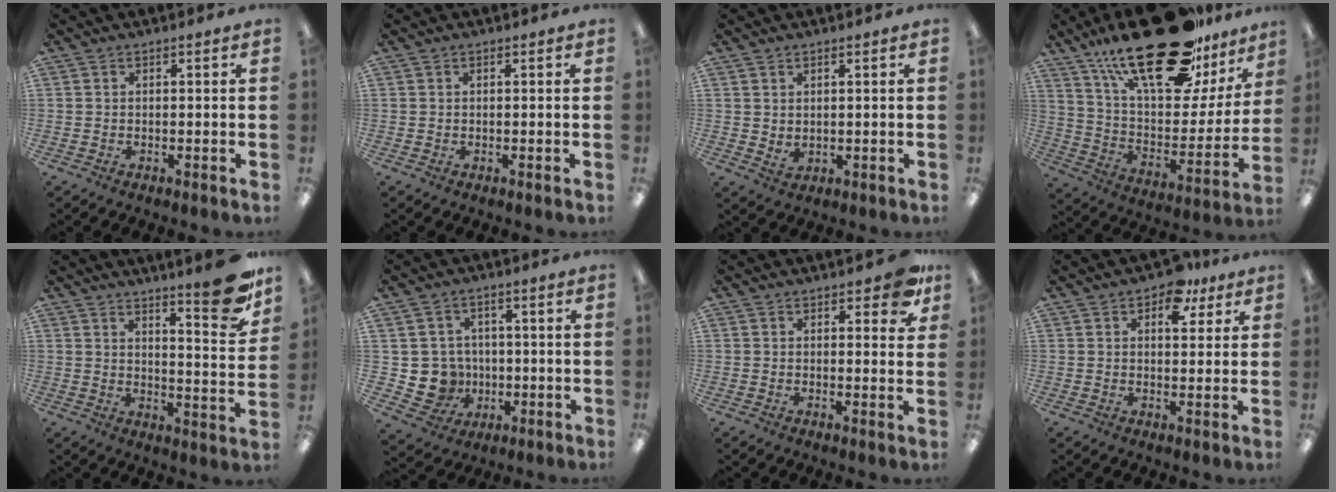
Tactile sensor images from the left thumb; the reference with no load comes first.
{"total": 0.0}
{"total": 2.2, "force": [1.7, 1.3, 0.7], "torque": [-0.008, -0.008, 0.030]}
{"total": 30.8, "force": [20.7, 11.9, 19.5], "torque": [-0.310, -0.115, 0.349]}
{"total": 12.3, "force": [9.4, 2.1, 7.7], "torque": [-0.091, -0.069, 0.151]}
{"total": 8.0, "force": [-0.6, 7.8, 1.7], "torque": [-0.055, 0.005, -0.001]}
{"total": 6.1, "force": [3.7, 2.8, 4.0], "torque": [-0.038, -0.016, 0.060]}
{"total": 8.1, "force": [5.0, 4.4, 4.7], "torque": [-0.041, -0.023, 0.079]}